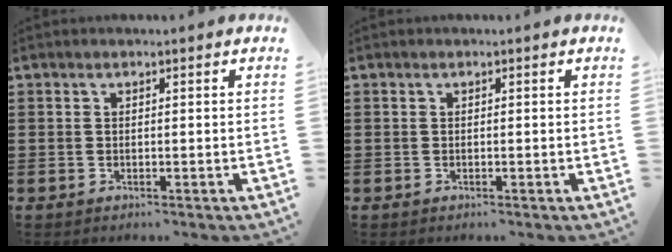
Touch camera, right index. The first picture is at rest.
{"total": 0.0}